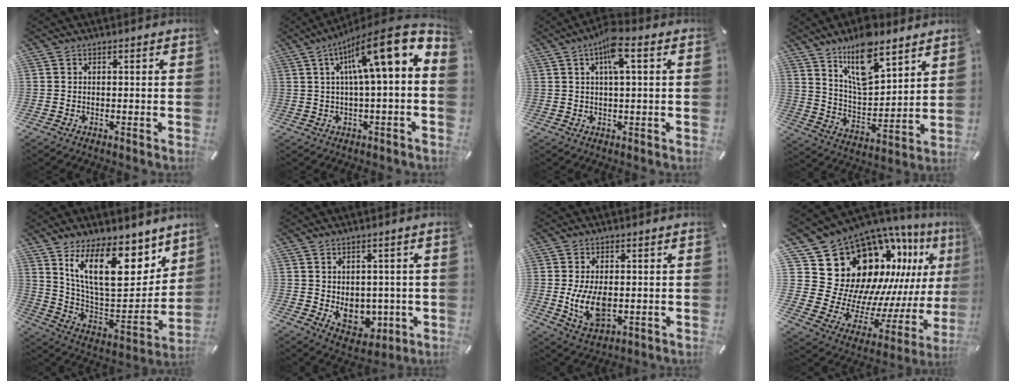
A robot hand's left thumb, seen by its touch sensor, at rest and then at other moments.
{"total": 16.6, "force": [6.6, 3.8, 14.8], "torque": [-0.234, -0.047, 0.100]}
{"total": 6.6, "force": [2.5, 1.4, 5.9], "torque": [-0.112, 0.003, 0.040]}
{"total": 14.5, "force": [10.8, 6.0, 7.6], "torque": [-0.143, -0.056, 0.194]}
{"total": 20.7, "force": [12.0, 9.9, 13.7], "torque": [-0.233, -0.084, 0.213]}
{"total": 7.4, "force": [0.4, 6.4, 3.5], "torque": [-0.030, -0.015, 0.012]}
{"total": 9.3, "force": [-0.6, 5.6, 7.4], "torque": [-0.158, -0.012, -0.013]}
{"total": 20.9, "force": [13.6, 14.1, 7.3], "torque": [-0.081, -0.169, 0.290]}